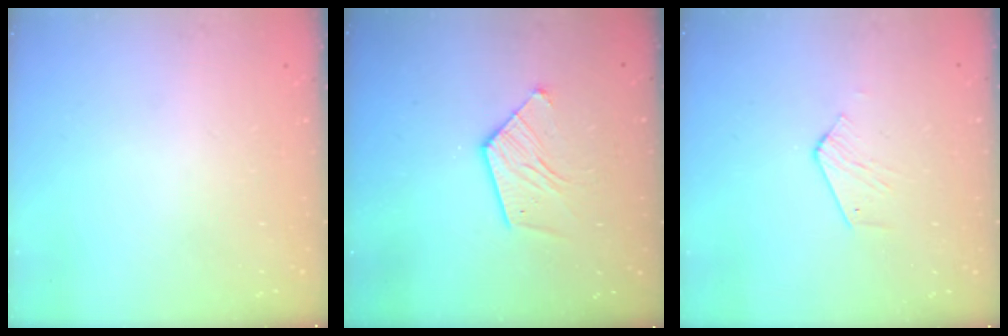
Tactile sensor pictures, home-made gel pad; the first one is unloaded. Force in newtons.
{"total": 10.2, "press": 10.2, "slide": 0.7}
{"total": 2.6, "press": 2.6, "slide": 0.2}